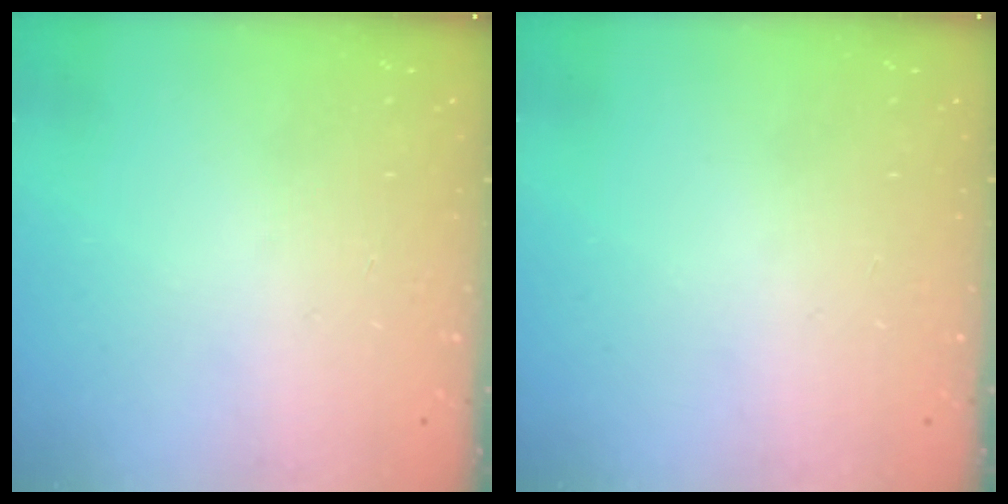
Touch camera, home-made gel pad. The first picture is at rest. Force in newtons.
{"total": 0.0}